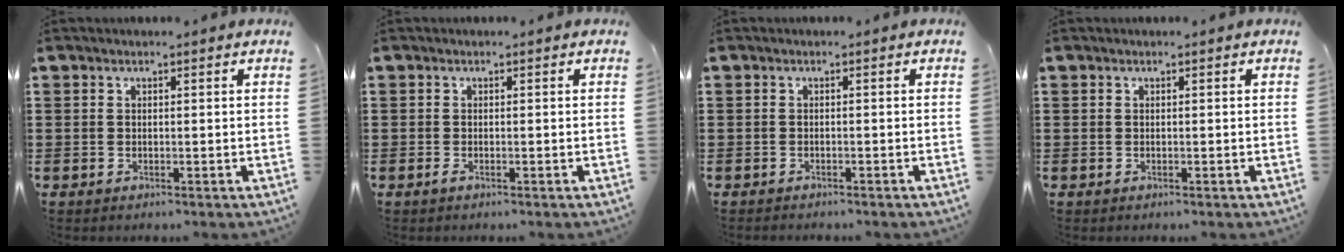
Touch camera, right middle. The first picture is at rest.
{"total": 0.5, "force": [-0.3, 0.1, 0.4], "torque": [-0.010, -0.005, -0.005]}
{"total": 0.6, "force": [-0.6, 0.0, 0.0], "torque": [-0.002, 0.000, -0.013]}
{"total": 0.0}